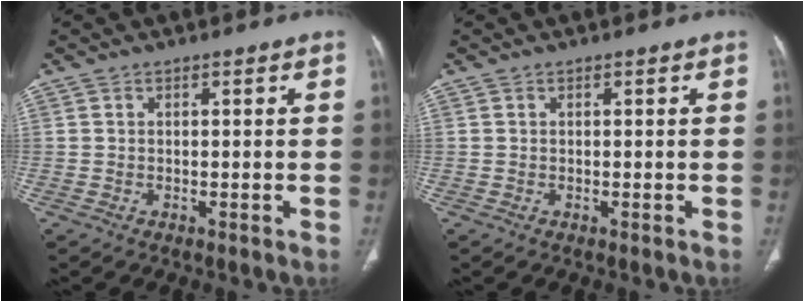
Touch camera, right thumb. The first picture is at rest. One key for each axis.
{"total": 0.0}